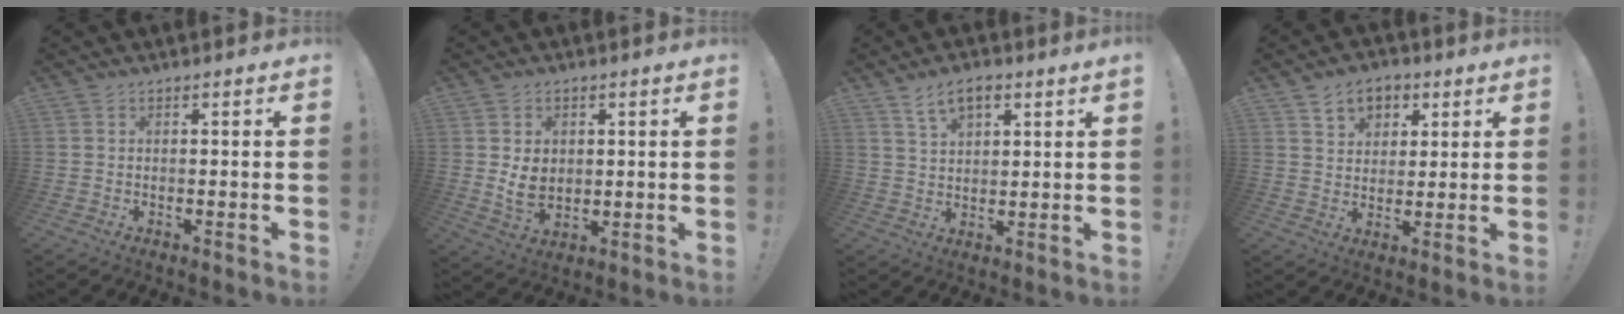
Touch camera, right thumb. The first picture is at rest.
{"total": 7.4, "force": [1.5, 6.2, 3.9], "torque": [-0.051, -0.008, 0.026]}
{"total": 6.5, "force": [4.1, 2.6, 4.3], "torque": [-0.070, -0.015, 0.075]}
{"total": 7.8, "force": [4.2, 6.0, 2.7], "torque": [-0.033, -0.022, 0.079]}